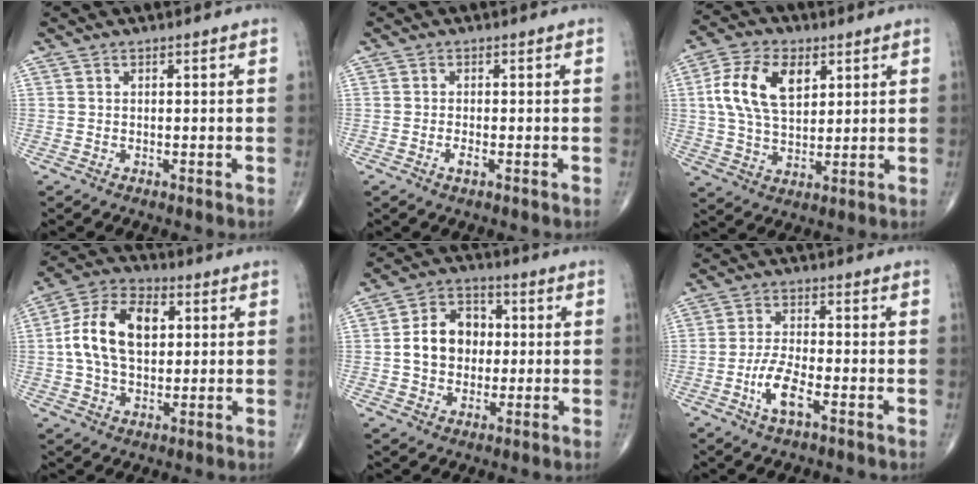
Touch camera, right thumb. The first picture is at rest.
{"total": 1.6, "force": [-0.7, 0.5, 1.4], "torque": [-0.028, -0.001, -0.015]}
{"total": 12.7, "force": [3.8, 7.5, 9.6], "torque": [-0.174, -0.001, 0.069]}
{"total": 14.0, "force": [2.0, 8.9, 10.6], "torque": [-0.179, 0.019, 0.029]}
{"total": 10.4, "force": [0.2, 8.2, 6.3], "torque": [-0.079, 0.020, -0.005]}
{"total": 6.2, "force": [-2.7, 1.8, 5.3], "torque": [-0.112, 0.011, -0.052]}